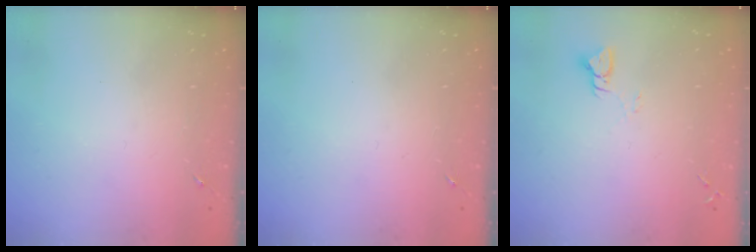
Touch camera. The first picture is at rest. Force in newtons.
{"total": 0.0}
{"total": 2.9, "press": 2.9, "slide": 0.2}